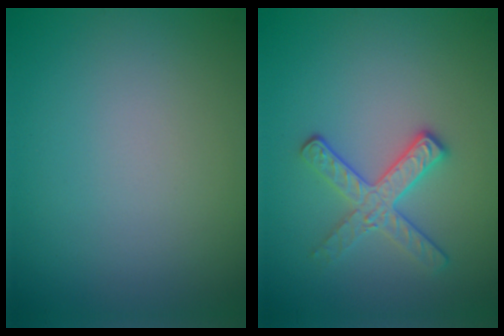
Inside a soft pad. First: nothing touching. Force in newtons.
{"total": 2.8, "press": 2.6, "slide": 1.0}